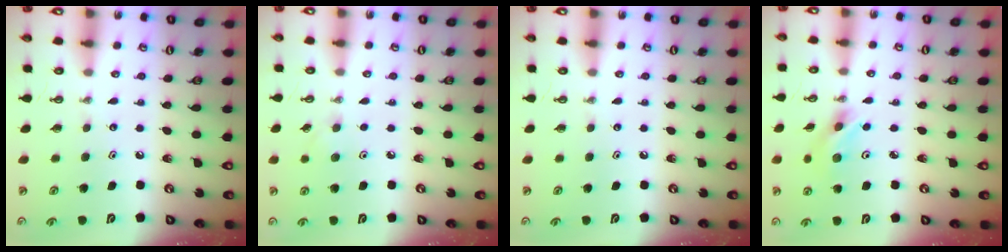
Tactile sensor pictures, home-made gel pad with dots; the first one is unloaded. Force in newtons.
{"total": 4.2, "press": 4.0, "slide": 1.2}
{"total": 0.0}
{"total": 4.1, "press": 4.1, "slide": 0.3}